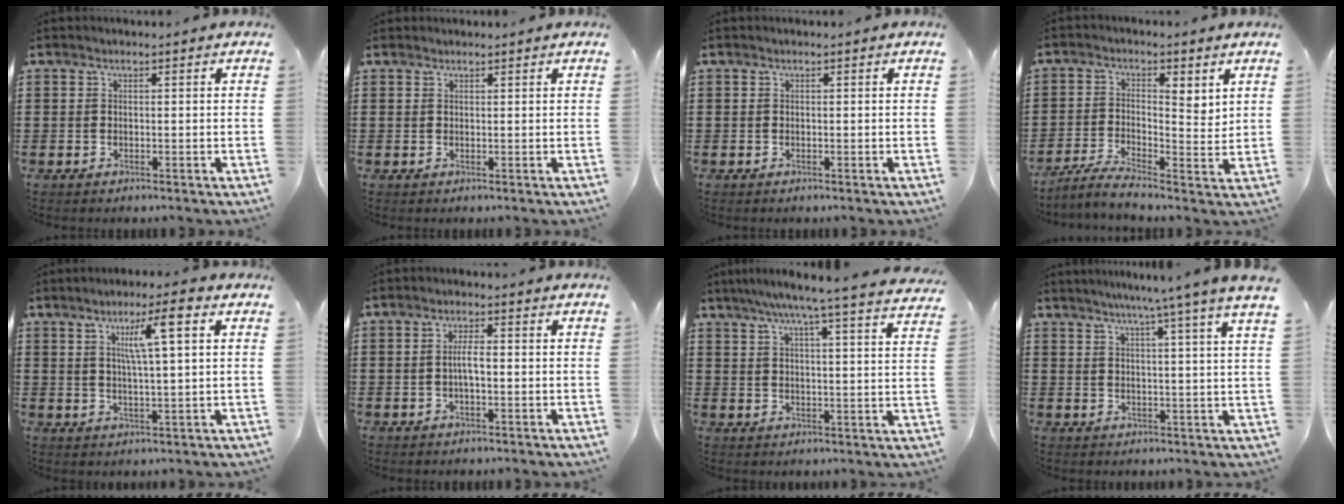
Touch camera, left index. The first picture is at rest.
{"total": 0.7, "force": [0.7, 0.2, 0.0], "torque": [-0.003, 0.001, 0.013]}
{"total": 0.0}
{"total": 2.9, "force": [0.7, 1.0, 2.6], "torque": [-0.051, -0.011, 0.004]}
{"total": 7.1, "force": [2.9, 0.5, 6.5], "torque": [-0.125, 0.002, 0.043]}
{"total": 3.0, "force": [-0.3, 0.7, 2.9], "torque": [-0.051, 0.002, -0.006]}
{"total": 6.5, "force": [5.5, -0.8, 3.3], "torque": [-0.082, -0.029, 0.092]}
{"total": 5.8, "force": [4.4, -1.6, 3.4], "torque": [-0.077, -0.019, 0.070]}